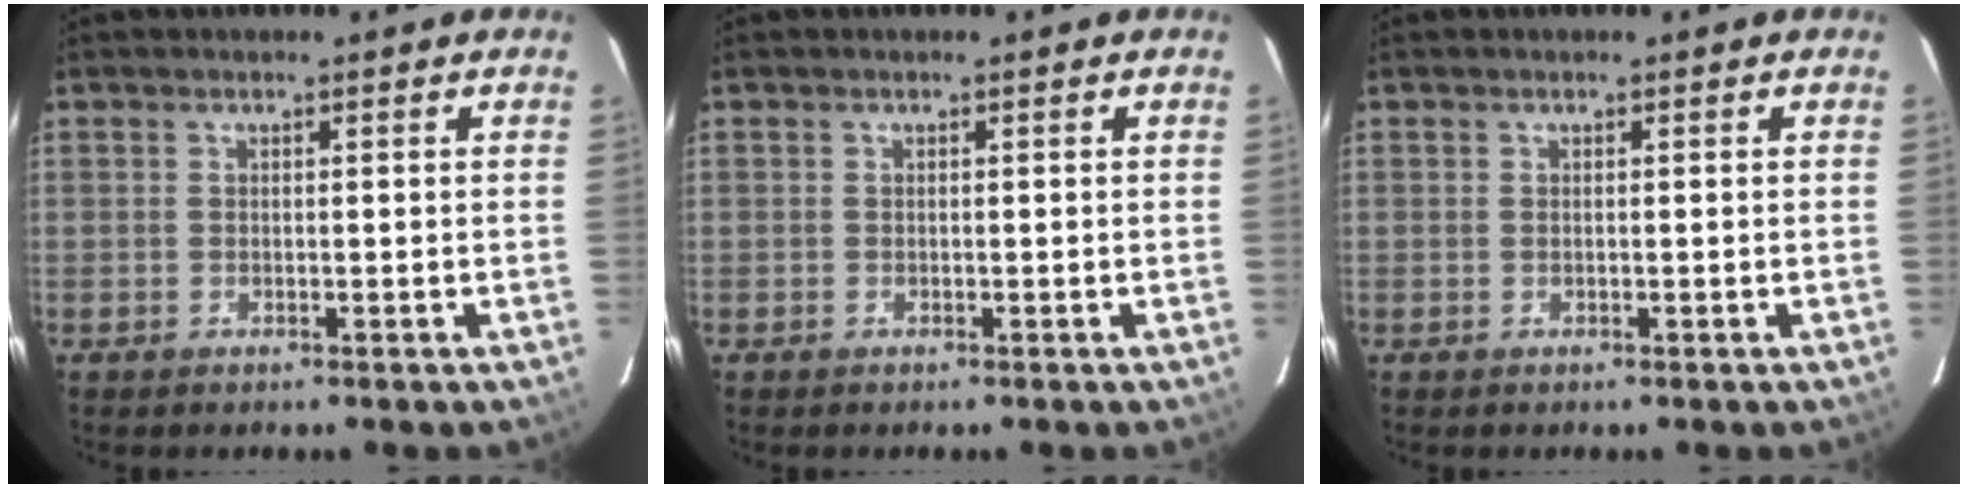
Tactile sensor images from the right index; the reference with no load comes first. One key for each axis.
{"total": 0.0}
{"total": 0.0}